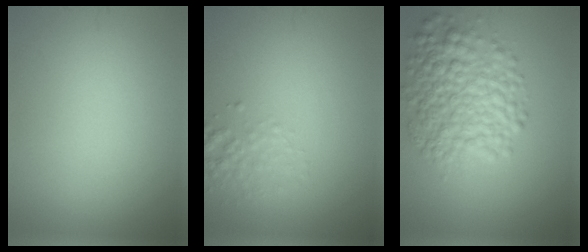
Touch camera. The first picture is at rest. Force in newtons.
{"total": 1.8, "press": 1.8, "slide": 0.1}
{"total": 7.0, "press": 7.0, "slide": 0.1}